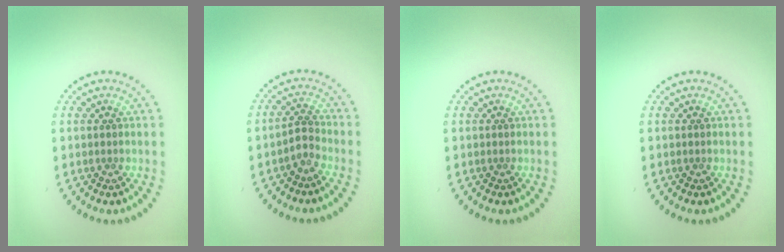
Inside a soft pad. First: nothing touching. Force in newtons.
{"total": 1.6, "press": 1.1, "slide": 1.2}
{"total": 0.0}
{"total": 0.0}